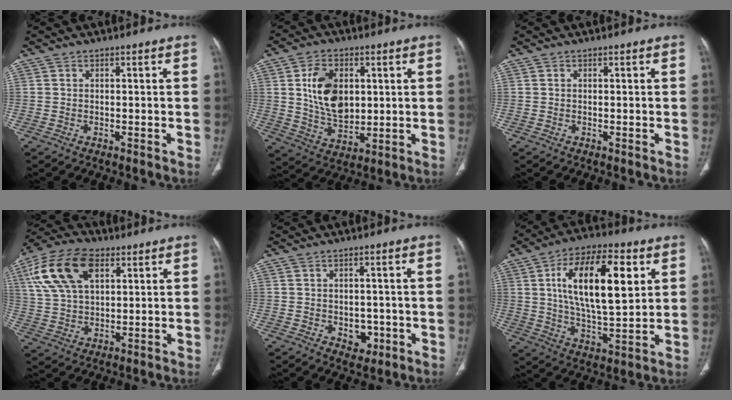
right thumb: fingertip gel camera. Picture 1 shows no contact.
{"total": 12.1, "force": [2.4, 7.9, 8.9], "torque": [-0.136, -0.017, 0.052]}
{"total": 0.0}
{"total": 16.0, "force": [6.5, 9.2, 11.4], "torque": [-0.216, 0.003, 0.120]}
{"total": 4.1, "force": [-1.0, 3.2, 2.4], "torque": [-0.011, 0.004, -0.006]}
{"total": 19.5, "force": [5.5, 8.1, 16.9], "torque": [-0.270, -0.012, 0.093]}